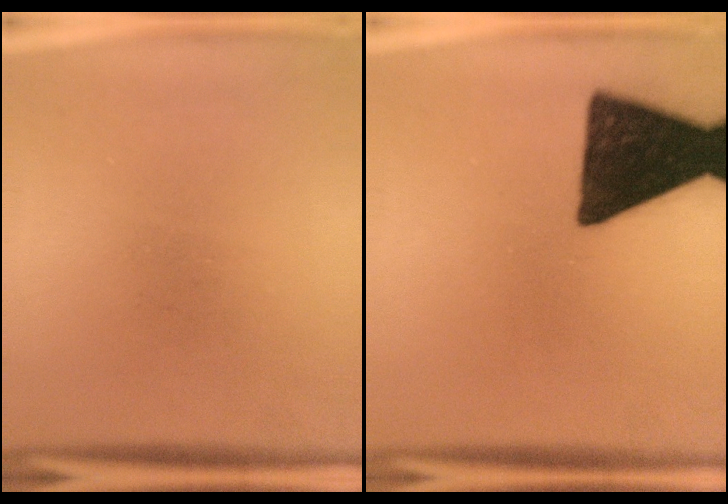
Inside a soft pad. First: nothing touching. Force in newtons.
{"total": 17.2}